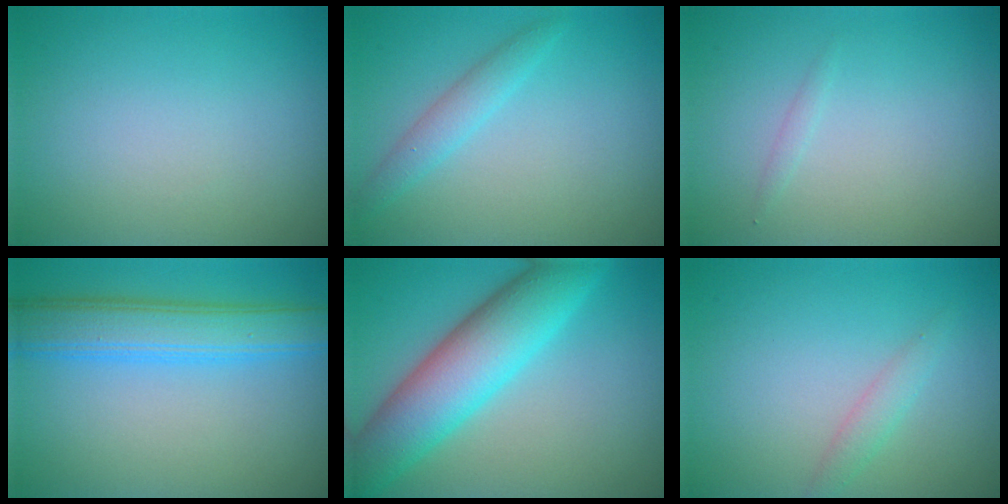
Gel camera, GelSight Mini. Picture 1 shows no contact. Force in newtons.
{"total": 2.1, "press": 2.1, "slide": 0.1}
{"total": 0.5, "press": 0.5, "slide": 0.0}
{"total": 5.6, "press": 5.6, "slide": 0.2}
{"total": 8.9, "press": 8.9, "slide": 0.2}
{"total": 1.3, "press": 1.3, "slide": 0.0}